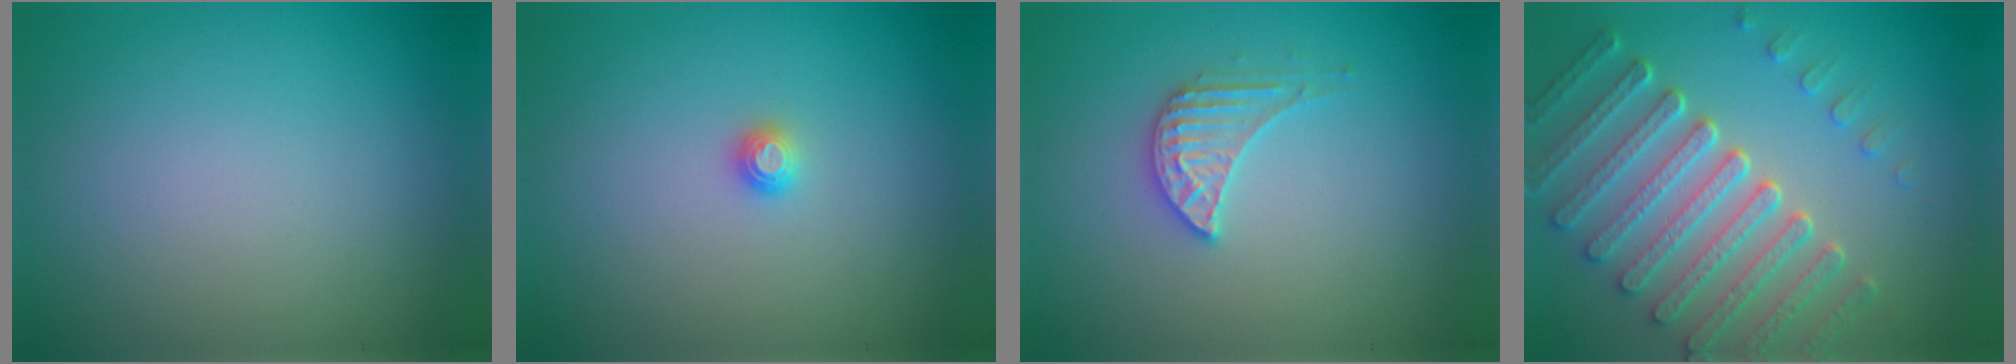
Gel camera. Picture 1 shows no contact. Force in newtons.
{"total": 1.0, "press": 1.0, "slide": 0.1}
{"total": 2.6, "press": 2.6, "slide": 0.2}
{"total": 7.1, "press": 5.4, "slide": 4.7}